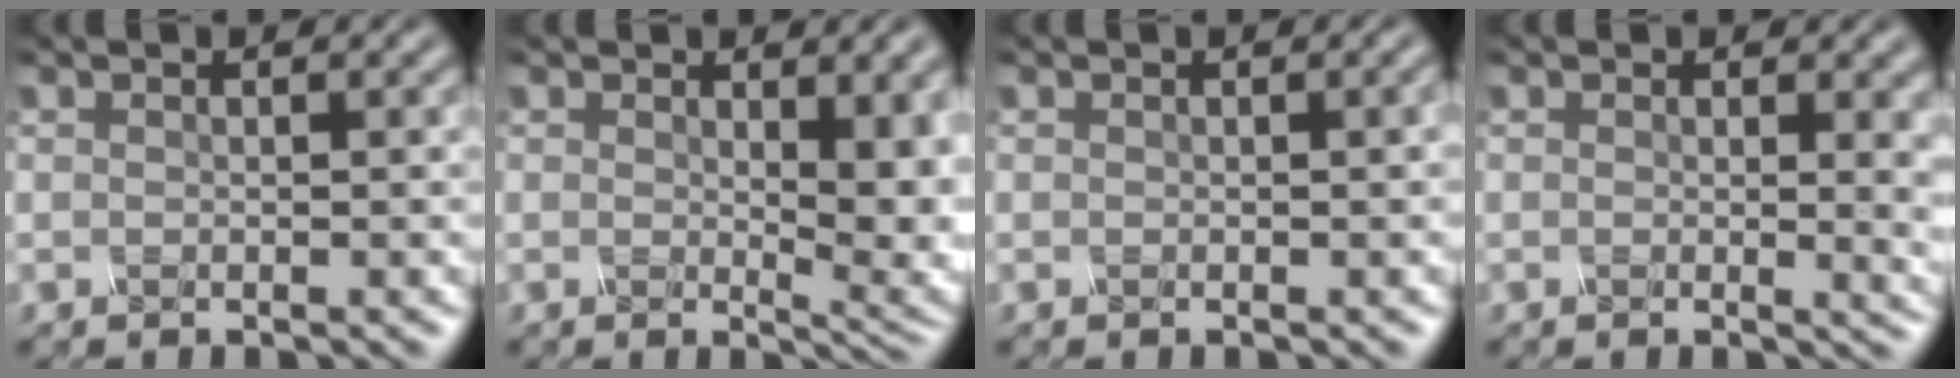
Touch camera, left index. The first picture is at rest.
{"total": 5.1, "force": [0.8, 1.8, 4.7], "torque": [-0.059, -0.011, 0.018]}
{"total": 0.8, "force": [0.0, 0.1, 0.8], "torque": [-0.008, 0.005, 0.000]}
{"total": 3.5, "force": [0.5, 1.3, 3.2], "torque": [-0.026, -0.004, 0.007]}